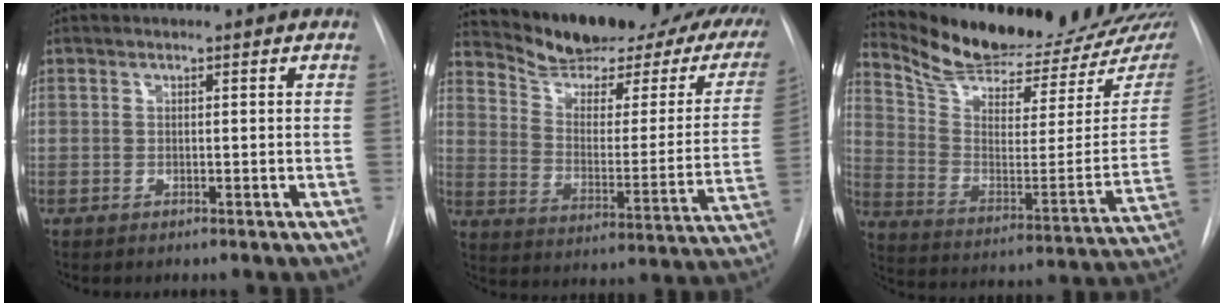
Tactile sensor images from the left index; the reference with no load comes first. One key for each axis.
{"total": 23.1, "fx": 19.1, "fy": 6.6, "fz": 11.1, "tx": -0.148, "ty": -0.029, "tz": 0.249}
{"total": 24.9, "fx": 22.9, "fy": 4.6, "fz": 8.7, "tx": -0.141, "ty": -0.076, "tz": 0.323}